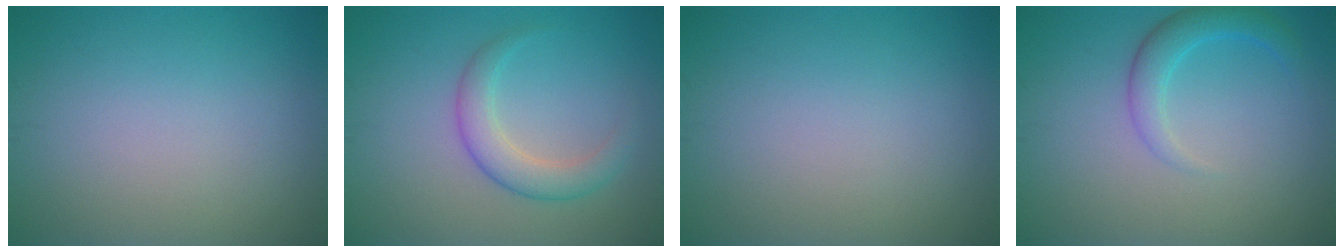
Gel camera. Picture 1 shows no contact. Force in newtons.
{"total": 3.2, "press": 3.2, "slide": 0.1}
{"total": 0.0}
{"total": 2.7, "press": 2.7, "slide": 0.1}